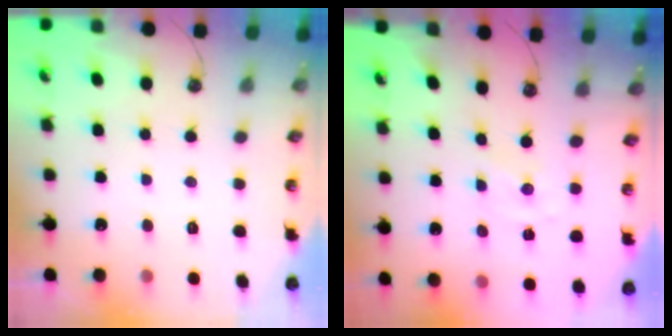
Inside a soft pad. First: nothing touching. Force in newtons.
{"total": 0.0}